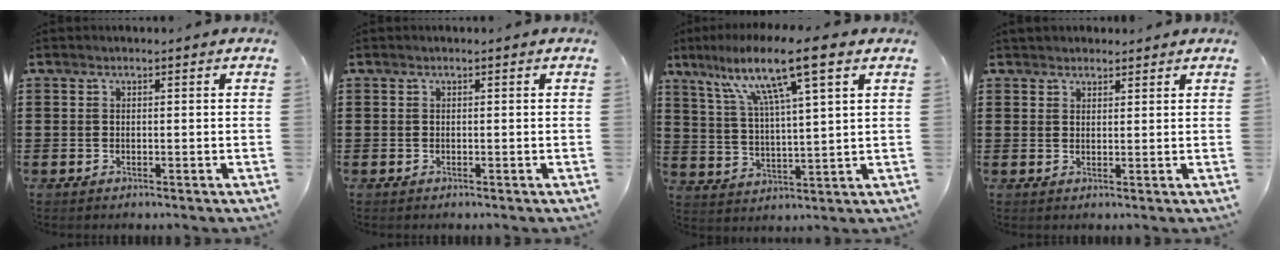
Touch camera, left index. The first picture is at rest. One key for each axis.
{"total": 0.0}
{"total": 12.0, "fx": 7.5, "fy": 1.0, "fz": 9.3, "tx": -0.189, "ty": -0.017, "tz": 0.122}
{"total": 1.9, "fx": 1.8, "fy": 0.7, "fz": -0.1, "tx": -0.002, "ty": 0.004, "tz": 0.036}